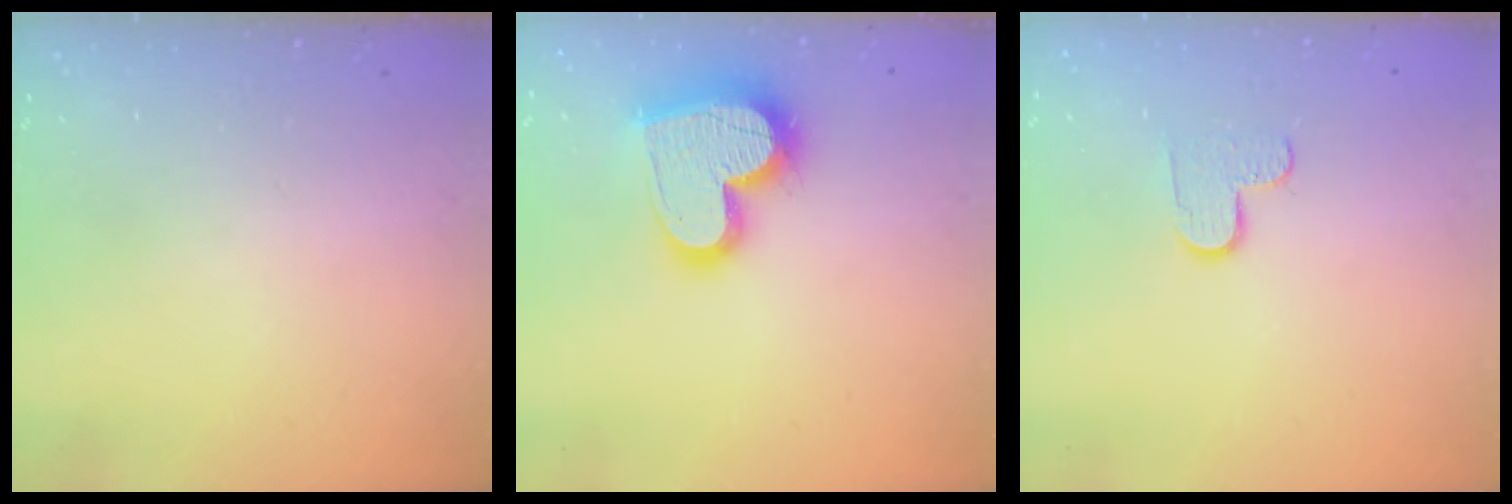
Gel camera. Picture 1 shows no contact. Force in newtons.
{"total": 19.3, "press": 19.2, "slide": 1.5}
{"total": 5.5, "press": 5.5, "slide": 0.5}